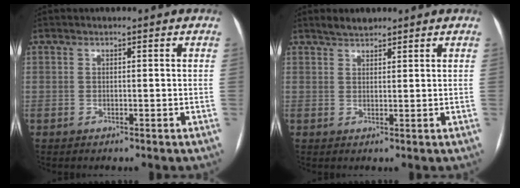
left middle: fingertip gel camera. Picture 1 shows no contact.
{"total": 2.3, "force": [2.1, 0.7, 0.7], "torque": [-0.016, 0.009, 0.037]}